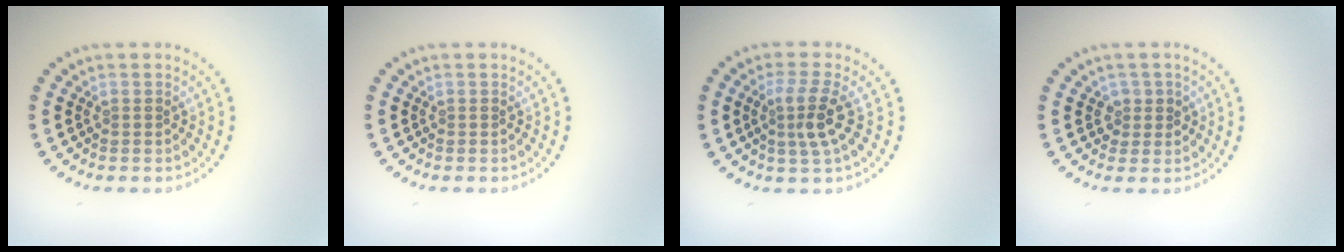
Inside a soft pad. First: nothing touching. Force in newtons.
{"total": 0.0}
{"total": 3.0, "press": 2.5, "slide": 1.6}
{"total": 1.4, "press": 1.3, "slide": 0.5}